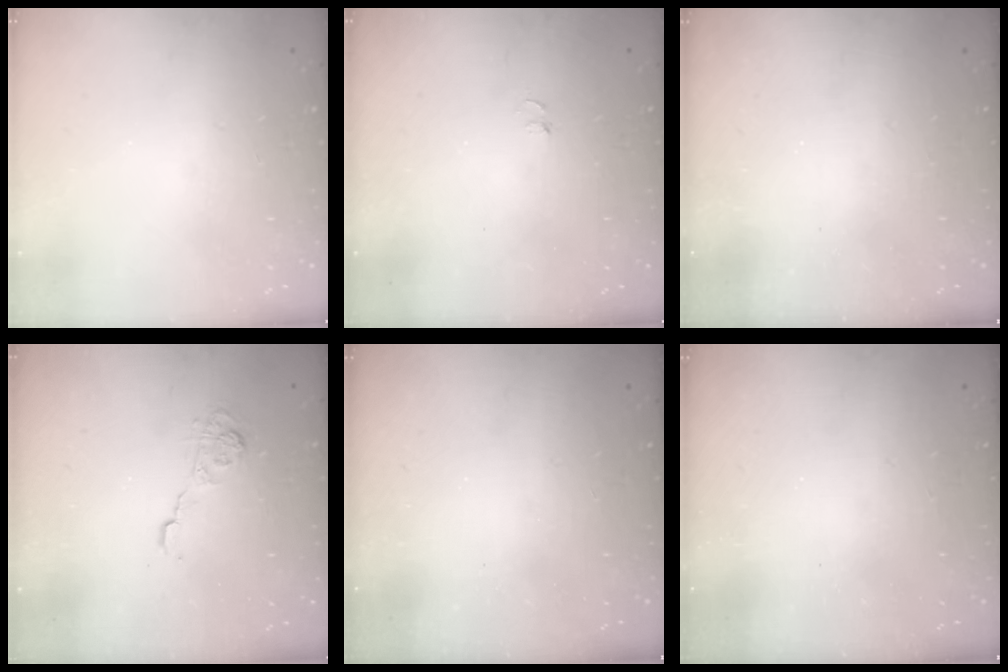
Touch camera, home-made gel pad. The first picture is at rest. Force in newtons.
{"total": 3.3, "press": 3.2, "slide": 0.7}
{"total": 2.2, "press": 2.1, "slide": 0.7}
{"total": 5.8, "press": 5.7, "slide": 0.8}
{"total": 2.3, "press": 2.1, "slide": 0.8}
{"total": 2.3, "press": 2.2, "slide": 0.7}